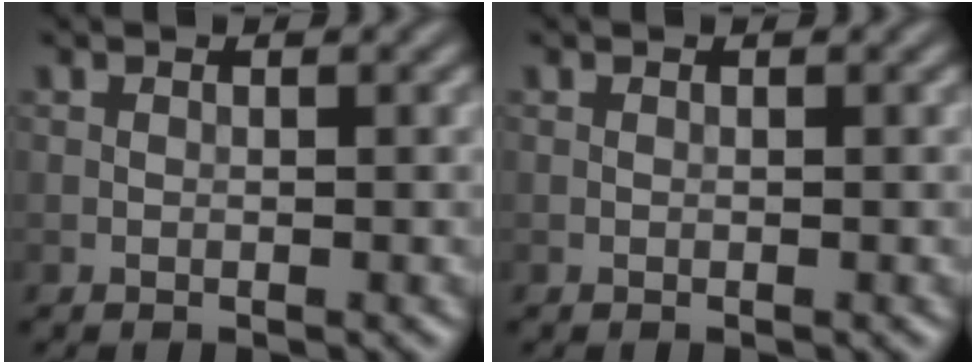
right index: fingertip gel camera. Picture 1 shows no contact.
{"total": 0.0}